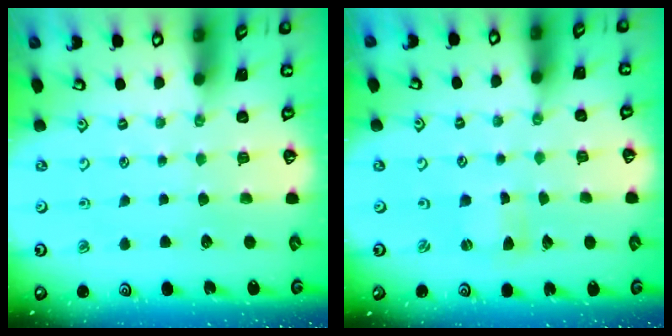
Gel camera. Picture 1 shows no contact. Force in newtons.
{"total": 0.0}